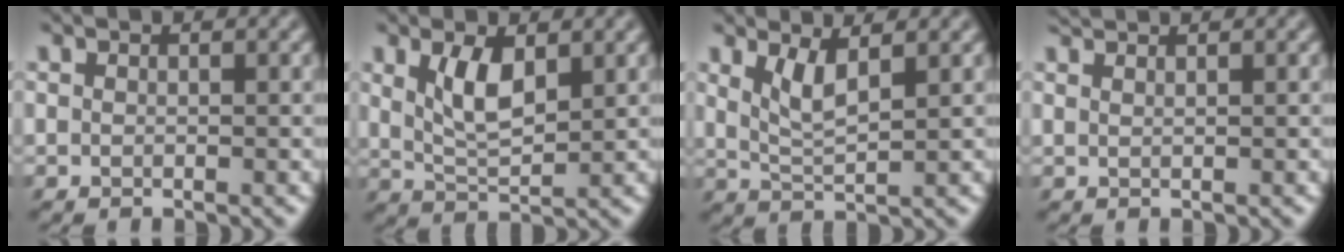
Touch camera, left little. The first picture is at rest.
{"total": 2.9, "force": [1.2, 0.5, 2.7], "torque": [-0.057, -0.002, 0.020]}
{"total": 2.1, "force": [1.2, -0.5, 1.7], "torque": [-0.038, -0.006, 0.021]}
{"total": 1.6, "force": [1.5, -0.4, 0.2], "torque": [-0.012, 0.010, 0.028]}